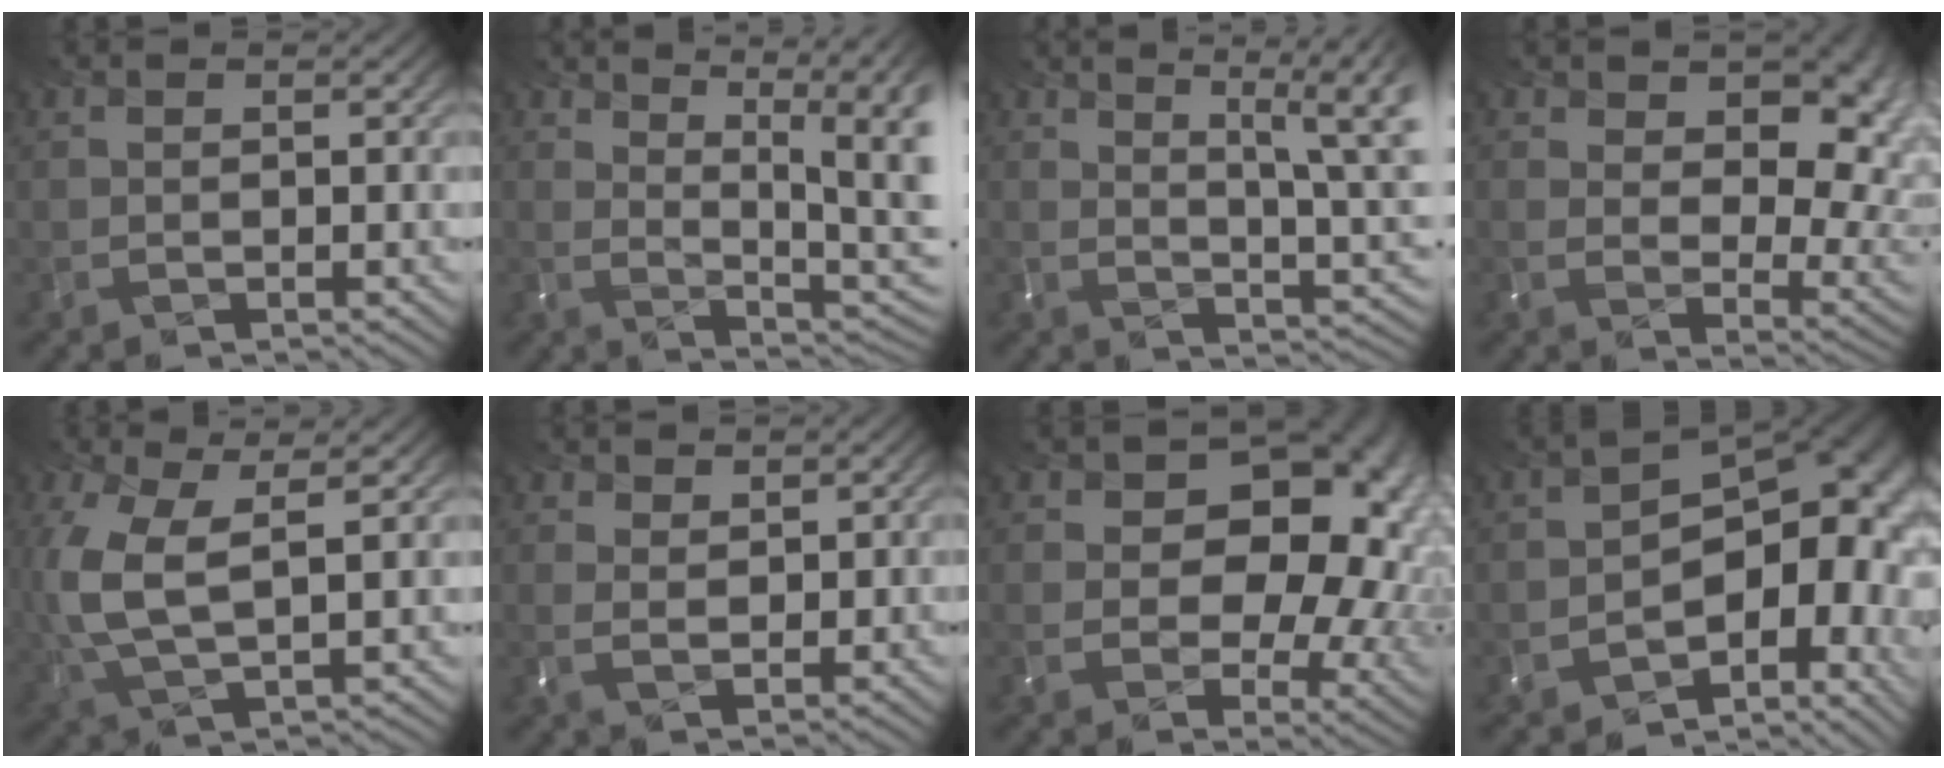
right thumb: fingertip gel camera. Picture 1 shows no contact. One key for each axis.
{"total": 9.8, "fx": 4.3, "fy": 4.5, "fz": 7.6, "tx": -0.142, "ty": 0.007, "tz": 0.087}
{"total": 11.1, "fx": 4.9, "fy": 4.2, "fz": 9.1, "tx": -0.158, "ty": 0.002, "tz": 0.090}
{"total": 11.7, "fx": 5.8, "fy": 6.2, "fz": 8.1, "tx": -0.153, "ty": -0.009, "tz": 0.118}
{"total": 7.5, "fx": -0.9, "fy": 3.7, "fz": 6.5, "tx": -0.188, "ty": -0.020, "tz": 0.008}
{"total": 1.1, "fx": 0.7, "fy": 0.1, "fz": -0.8, "tx": -0.009, "ty": -0.010, "tz": 0.042}
{"total": 16.0, "fx": 3.4, "fy": 11.7, "fz": 10.3, "tx": -0.144, "ty": -0.006, "tz": 0.096}
{"total": 13.1, "fx": -4.7, "fy": 7.8, "fz": 9.4, "tx": -0.137, "ty": -0.037, "tz": -0.048}